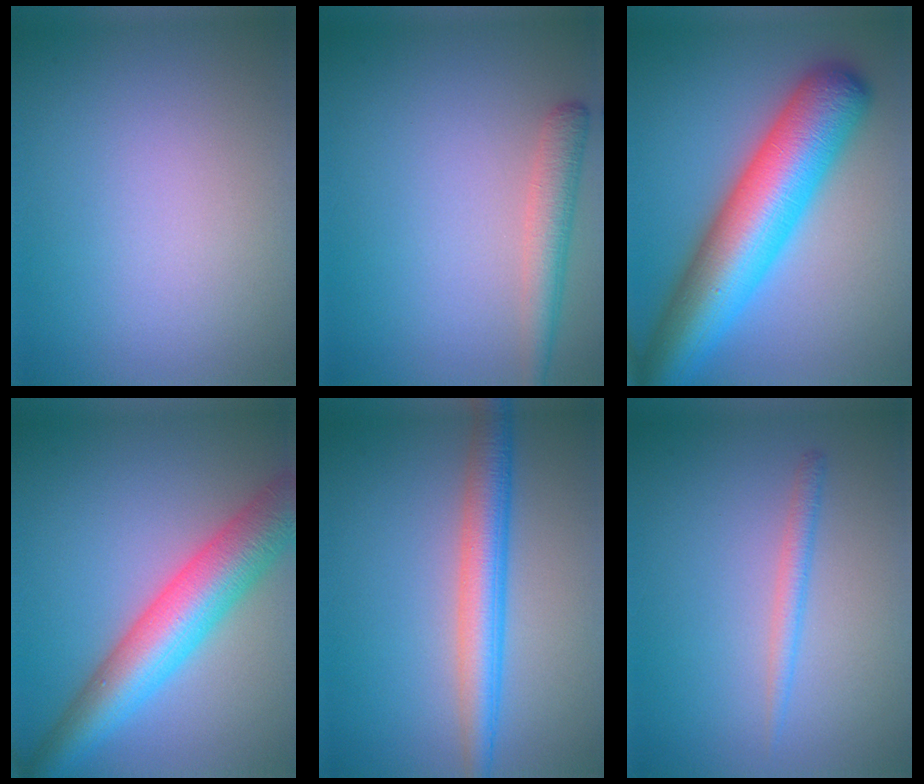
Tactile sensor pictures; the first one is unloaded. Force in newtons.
{"total": 2.9, "press": 2.9, "slide": 0.2}
{"total": 12.2, "press": 12.2, "slide": 0.4}
{"total": 8.8, "press": 8.8, "slide": 0.3}
{"total": 4.8, "press": 4.8, "slide": 0.1}
{"total": 1.5, "press": 1.5, "slide": 0.1}